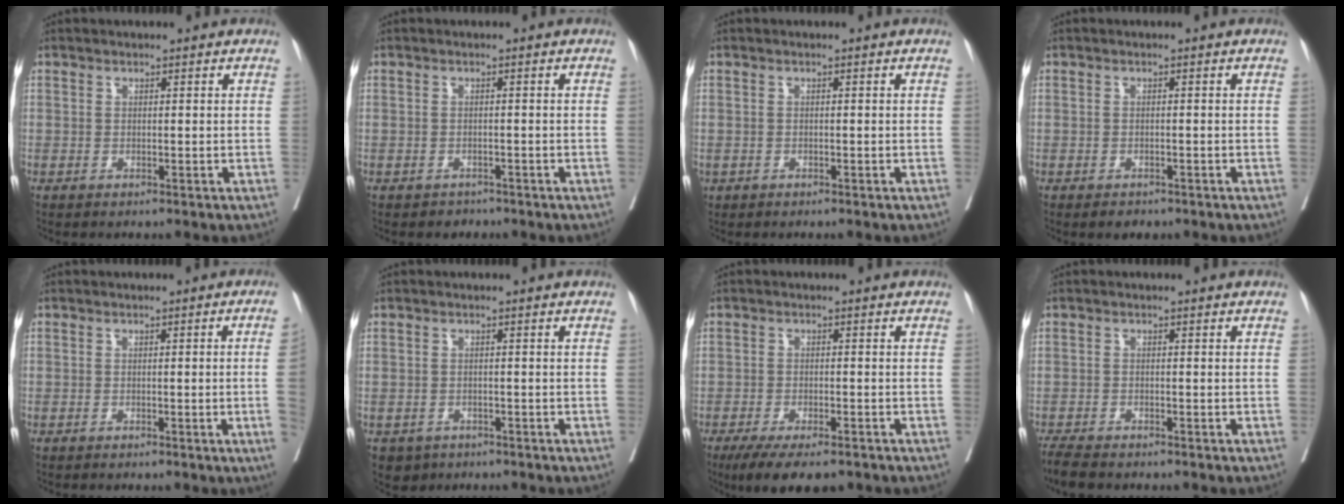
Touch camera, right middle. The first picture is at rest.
{"total": 2.0, "force": [-1.7, 1.1, -0.2], "torque": [-0.007, 0.000, -0.029]}
{"total": 0.8, "force": [-0.5, 0.5, 0.3], "torque": [-0.013, 0.000, -0.007]}
{"total": 2.0, "force": [-1.5, 1.0, 0.7], "torque": [-0.013, -0.003, -0.017]}
{"total": 3.2, "force": [-0.8, -0.9, 2.9], "torque": [-0.041, -0.003, -0.011]}
{"total": 3.6, "force": [-2.4, 2.6, 0.4], "torque": [-0.008, 0.002, -0.037]}
{"total": 8.9, "force": [-6.6, 2.9, 5.1], "torque": [-0.075, -0.011, -0.102]}
{"total": 4.7, "force": [-4.2, 0.9, 2.0], "torque": [-0.040, -0.015, -0.072]}